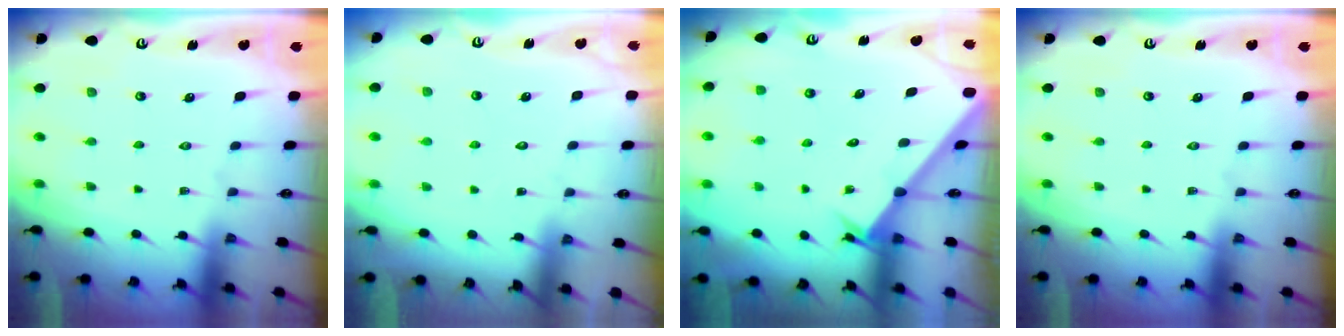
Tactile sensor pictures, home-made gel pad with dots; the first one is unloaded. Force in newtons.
{"total": 5.4, "press": 5.4, "slide": 0.4}
{"total": 2.0, "press": 2.0, "slide": 0.2}
{"total": 0.0}